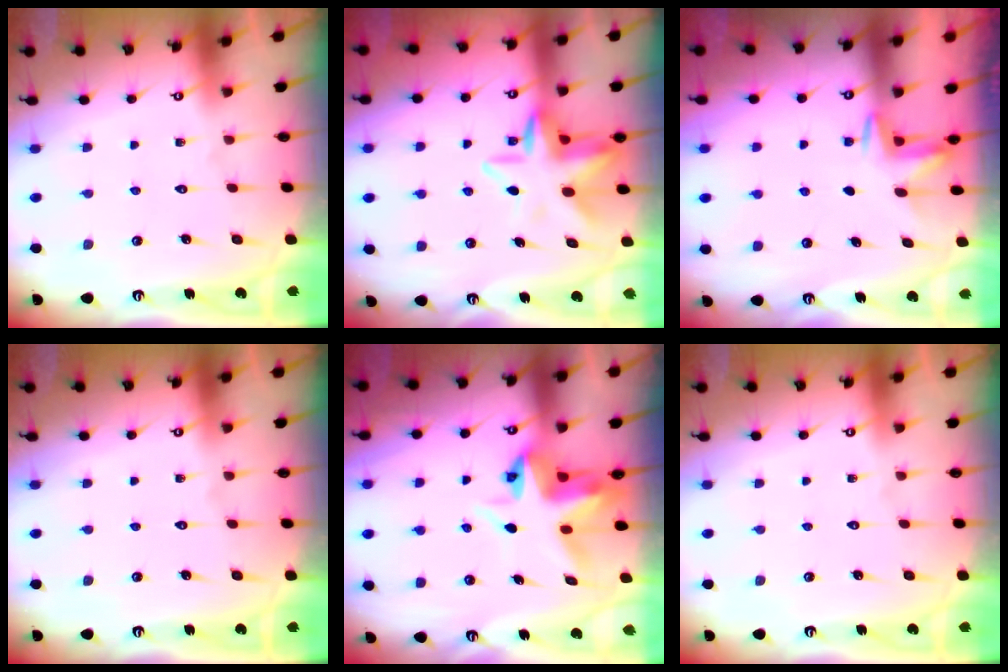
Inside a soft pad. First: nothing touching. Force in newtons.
{"total": 8.8, "press": 8.4, "slide": 2.5}
{"total": 2.7, "press": 2.7, "slide": 0.4}
{"total": 0.0}
{"total": 6.3, "press": 6.2, "slide": 0.6}
{"total": 0.0}